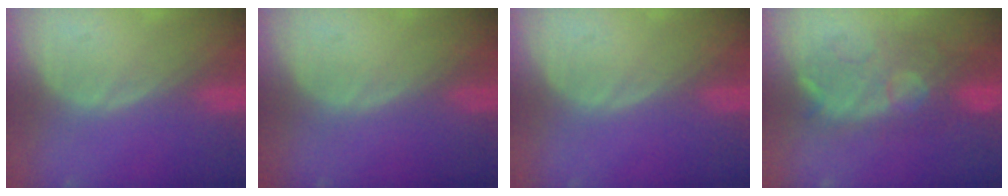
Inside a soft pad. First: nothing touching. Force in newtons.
{"total": 0.0}
{"total": 0.0}
{"total": 9.0, "press": 9.0, "slide": 1.2}